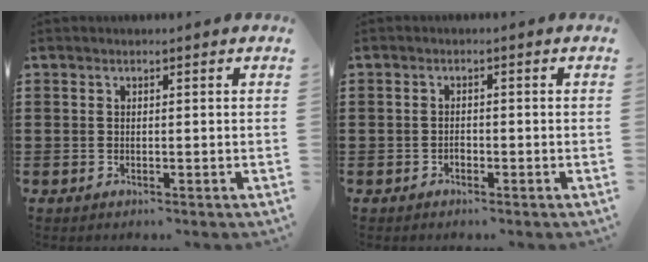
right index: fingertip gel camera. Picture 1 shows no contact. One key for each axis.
{"total": 1.0, "fx": -0.6, "fy": 0.7, "fz": 0.4, "tx": -0.010, "ty": -0.001, "tz": -0.012}